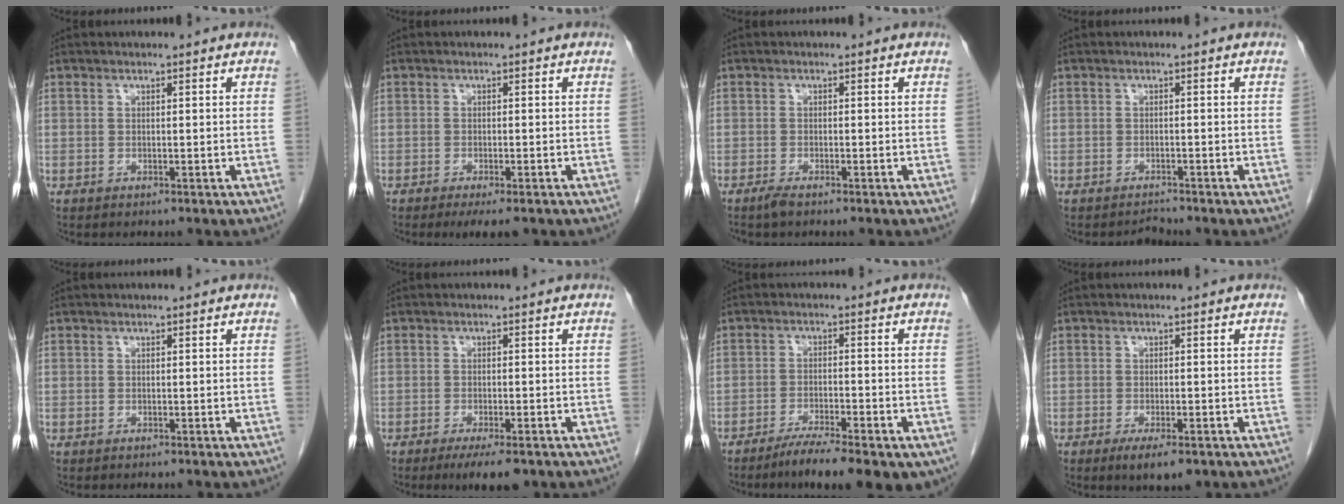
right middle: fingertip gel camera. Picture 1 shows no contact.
{"total": 4.1, "force": [-2.9, 1.0, 2.7], "torque": [-0.031, -0.008, -0.040]}
{"total": 1.3, "force": [-1.1, 0.1, 0.7], "torque": [-0.023, -0.004, -0.020]}
{"total": 1.1, "force": [-1.0, 0.0, -0.4], "torque": [0.007, -0.007, -0.014]}
{"total": 0.0}
{"total": 5.2, "force": [-3.6, 1.1, 3.6], "torque": [-0.051, -0.010, -0.050]}
{"total": 11.5, "force": [-7.9, 2.3, 8.1], "torque": [-0.104, -0.010, -0.118]}
{"total": 4.2, "force": [-2.5, 1.1, 3.2], "torque": [-0.051, -0.008, -0.034]}